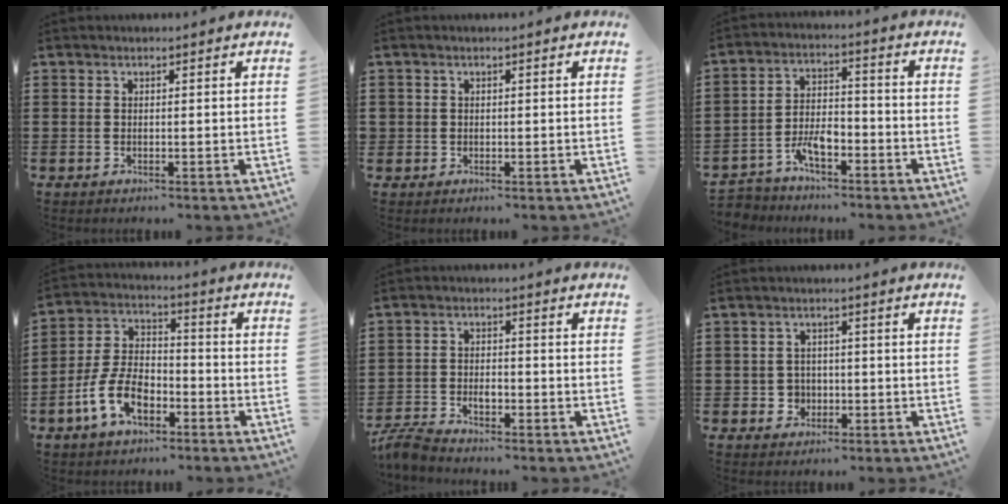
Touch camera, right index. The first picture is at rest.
{"total": 0.8, "force": [0.0, 0.8, 0.1], "torque": [-0.003, 0.004, -0.002]}
{"total": 5.1, "force": [-3.6, 2.4, 2.7], "torque": [-0.059, 0.011, -0.072]}
{"total": 9.3, "force": [-4.4, 5.1, 6.4], "torque": [-0.154, 0.006, -0.088]}
{"total": 3.3, "force": [-2.7, 1.2, 1.5], "torque": [-0.034, 0.008, -0.055]}
{"total": 2.8, "force": [-0.9, 2.6, 0.7], "torque": [-0.023, 0.004, -0.022]}